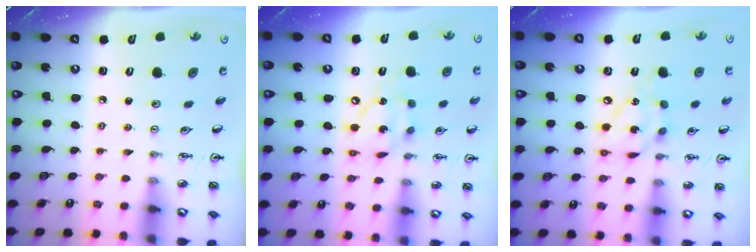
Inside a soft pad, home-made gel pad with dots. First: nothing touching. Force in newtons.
{"total": 12.1, "press": 12.0, "slide": 0.8}
{"total": 12.0, "press": 12.0, "slide": 0.9}